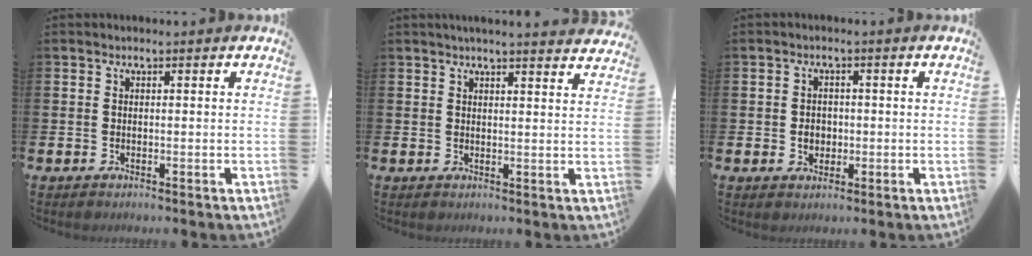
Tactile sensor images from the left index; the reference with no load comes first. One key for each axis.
{"total": 3.4, "fx": 3.3, "fy": -0.4, "fz": 0.5, "tx": -0.015, "ty": -0.017, "tz": 0.059}
{"total": 2.4, "fx": -0.3, "fy": 2.1, "fz": 1.2, "tx": -0.012, "ty": 0.000, "tz": -0.012}